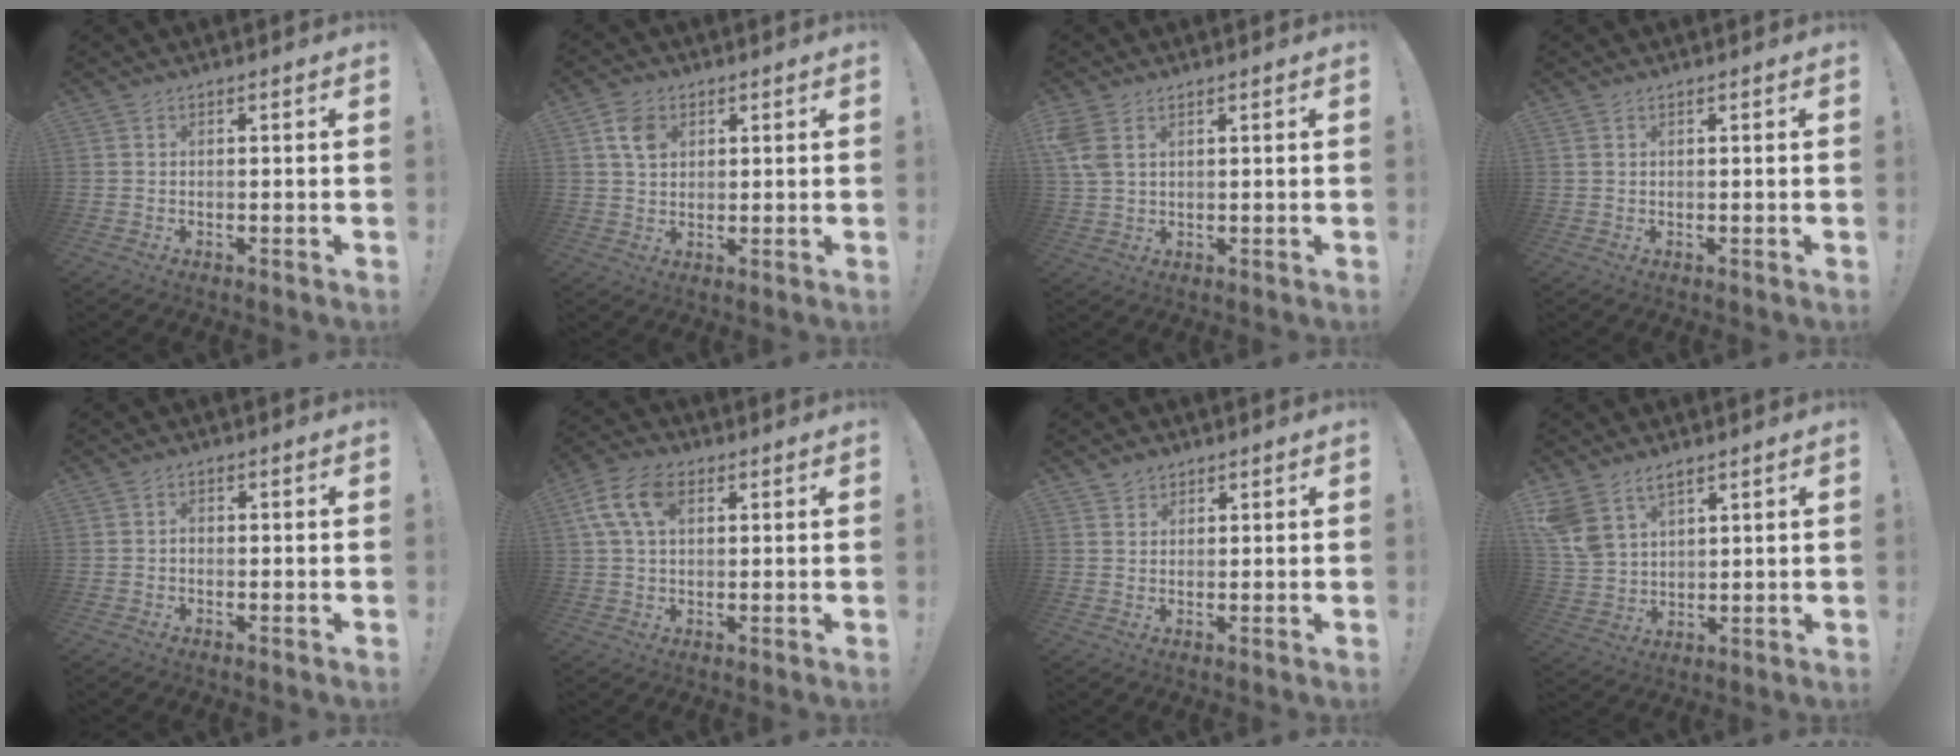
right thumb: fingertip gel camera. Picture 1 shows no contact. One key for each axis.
{"total": 6.6, "fx": 2.6, "fy": 4.9, "fz": 3.7, "tx": -0.058, "ty": 0.001, "tz": 0.050}
{"total": 5.4, "fx": 2.8, "fy": 2.9, "fz": 3.6, "tx": -0.074, "ty": -0.009, "tz": 0.054}
{"total": 0.7, "fx": 0.5, "fy": 0.3, "fz": 0.4, "tx": -0.011, "ty": 0.001, "tz": 0.011}
{"total": 1.0, "fx": -0.6, "fy": 0.7, "fz": 0.5, "tx": -0.009, "ty": 0.004, "tz": -0.011}
{"total": 11.2, "fx": 3.7, "fy": 7.0, "fz": 8.0, "tx": -0.155, "ty": 0.006, "tz": 0.072}
{"total": 2.5, "fx": 1.8, "fy": 1.6, "fz": 0.3, "tx": 0.003, "ty": -0.010, "tz": 0.032}
{"total": 8.4, "fx": 5.7, "fy": 5.1, "fz": 3.6, "tx": -0.080, "ty": -0.027, "tz": 0.116}